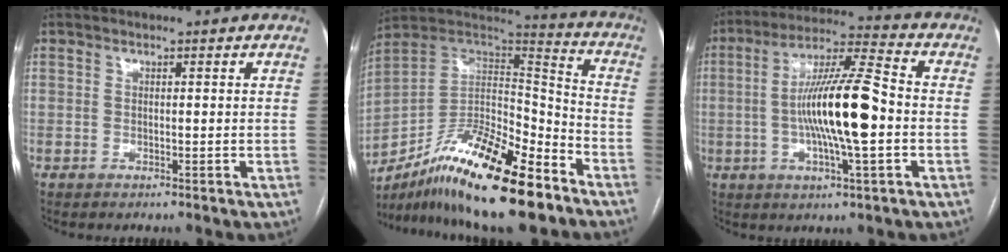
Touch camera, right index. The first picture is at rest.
{"total": 21.9, "force": [-15.1, 4.9, 15.1], "torque": [-0.259, 0.000, -0.261]}
{"total": 14.7, "force": [-1.7, 1.5, 14.6], "torque": [-0.267, 0.009, -0.031]}